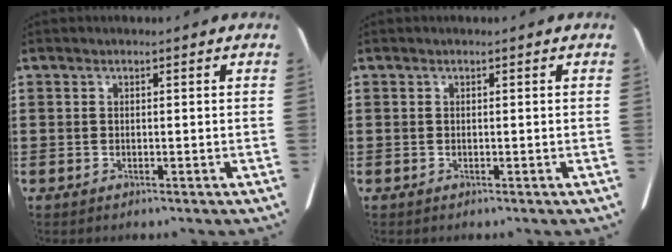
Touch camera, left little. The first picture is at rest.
{"total": 0.0}